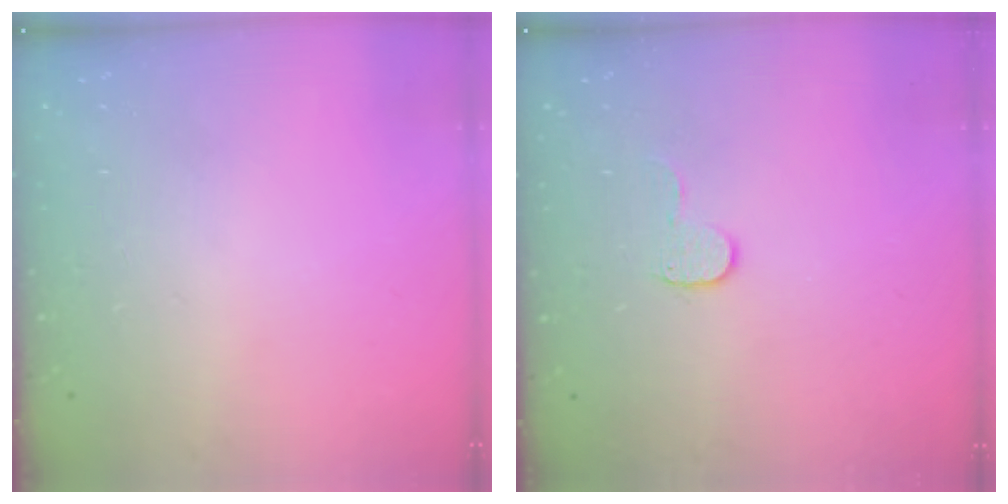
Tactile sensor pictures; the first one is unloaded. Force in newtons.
{"total": 4.6, "press": 4.6, "slide": 0.4}